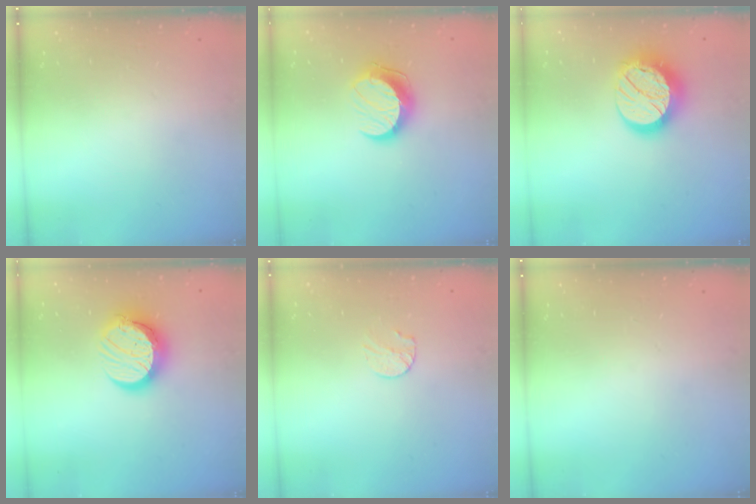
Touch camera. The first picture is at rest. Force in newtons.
{"total": 10.1, "press": 10.1, "slide": 0.2}
{"total": 15.7, "press": 15.7, "slide": 0.9}
{"total": 12.4, "press": 12.3, "slide": 1.2}
{"total": 6.5, "press": 6.4, "slide": 0.6}
{"total": 0.0}